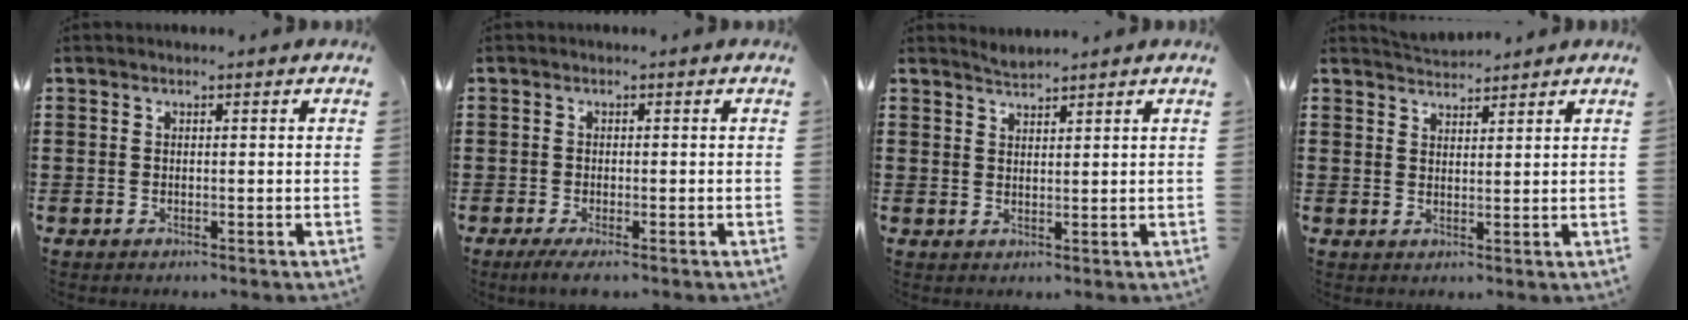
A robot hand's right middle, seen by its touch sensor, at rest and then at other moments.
{"total": 1.3, "force": [-0.9, 0.1, 0.9], "torque": [-0.015, -0.002, -0.017]}
{"total": 1.6, "force": [1.6, -0.1, -0.1], "torque": [-0.002, 0.002, 0.031]}
{"total": 2.8, "force": [2.8, 0.4, 0.1], "torque": [-0.002, -0.006, 0.051]}